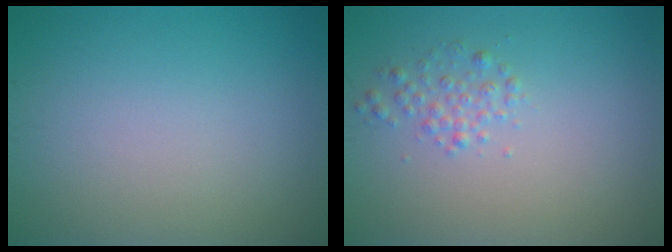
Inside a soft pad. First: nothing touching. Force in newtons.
{"total": 1.5, "press": 1.5, "slide": 0.0}